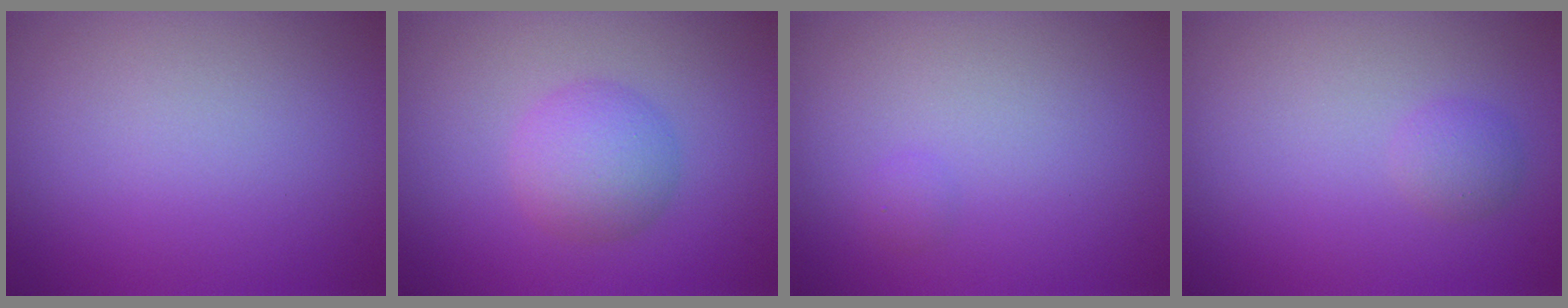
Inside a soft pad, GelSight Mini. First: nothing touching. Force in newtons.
{"total": 3.4, "press": 3.4, "slide": 0.1}
{"total": 0.6, "press": 0.6, "slide": 0.1}
{"total": 1.3, "press": 1.3, "slide": 0.1}